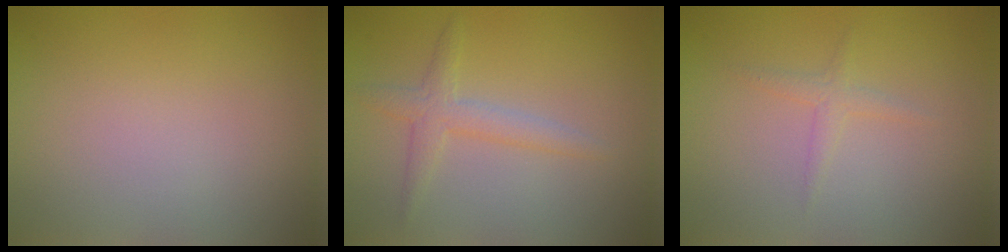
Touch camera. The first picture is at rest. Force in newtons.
{"total": 2.3, "press": 2.3, "slide": 0.1}
{"total": 1.2, "press": 1.2, "slide": 0.1}